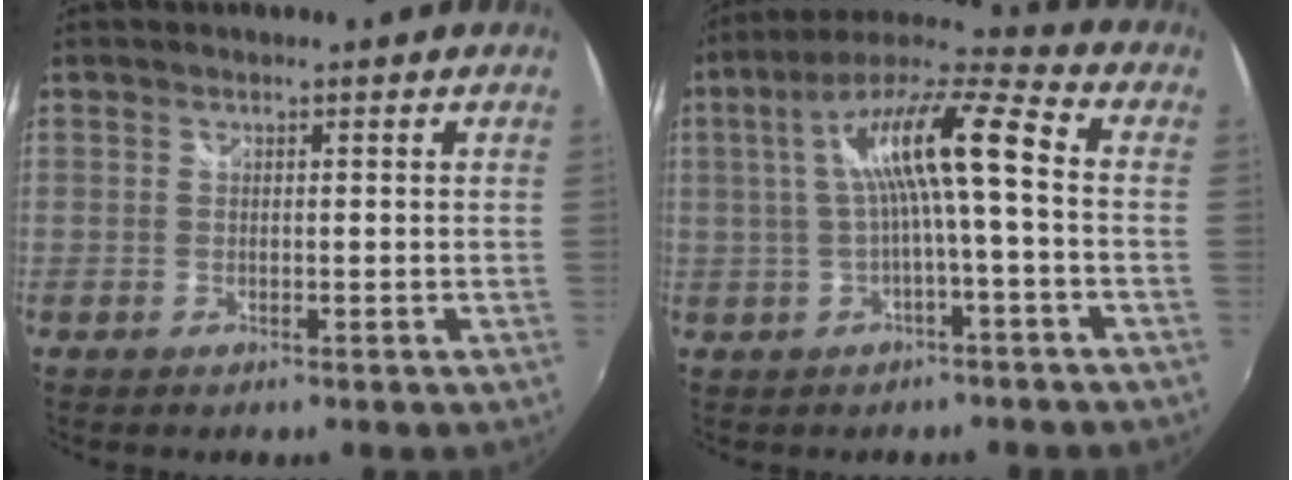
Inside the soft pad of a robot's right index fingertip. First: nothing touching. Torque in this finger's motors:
{"motor_torque": [1.21, -0.29, 0.85, 0.21]}